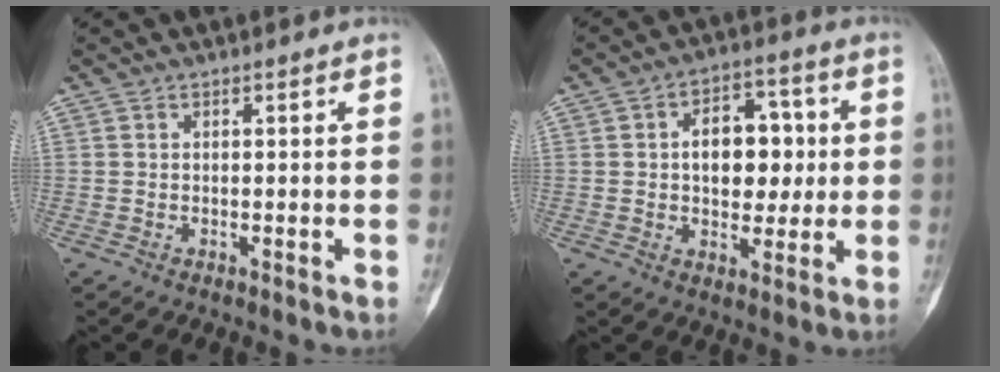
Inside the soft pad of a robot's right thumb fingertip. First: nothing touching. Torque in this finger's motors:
{"motor_torque": [1.47, 1.36, 0.34, -0.25, 0.21]}